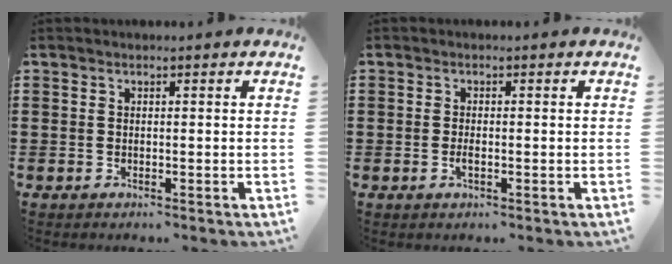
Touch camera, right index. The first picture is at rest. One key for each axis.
{"total": 1.0, "fx": -0.3, "fy": 0.2, "fz": 0.9, "tx": -0.026, "ty": -0.005, "tz": -0.007}